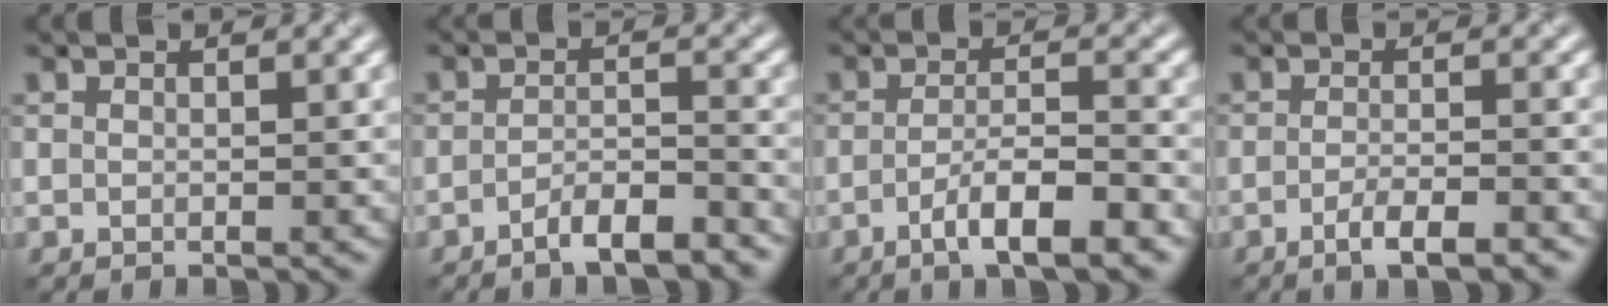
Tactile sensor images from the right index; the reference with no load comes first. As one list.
[{"total": 4.2, "force": [-3.2, 1.0, 2.5], "torque": [-0.040, 0.009, -0.052]}, {"total": 5.6, "force": [-2.9, 1.3, 4.6], "torque": [-0.078, 0.007, -0.051]}, {"total": 3.5, "force": [-2.2, 0.8, 2.6], "torque": [-0.043, 0.001, -0.039]}]